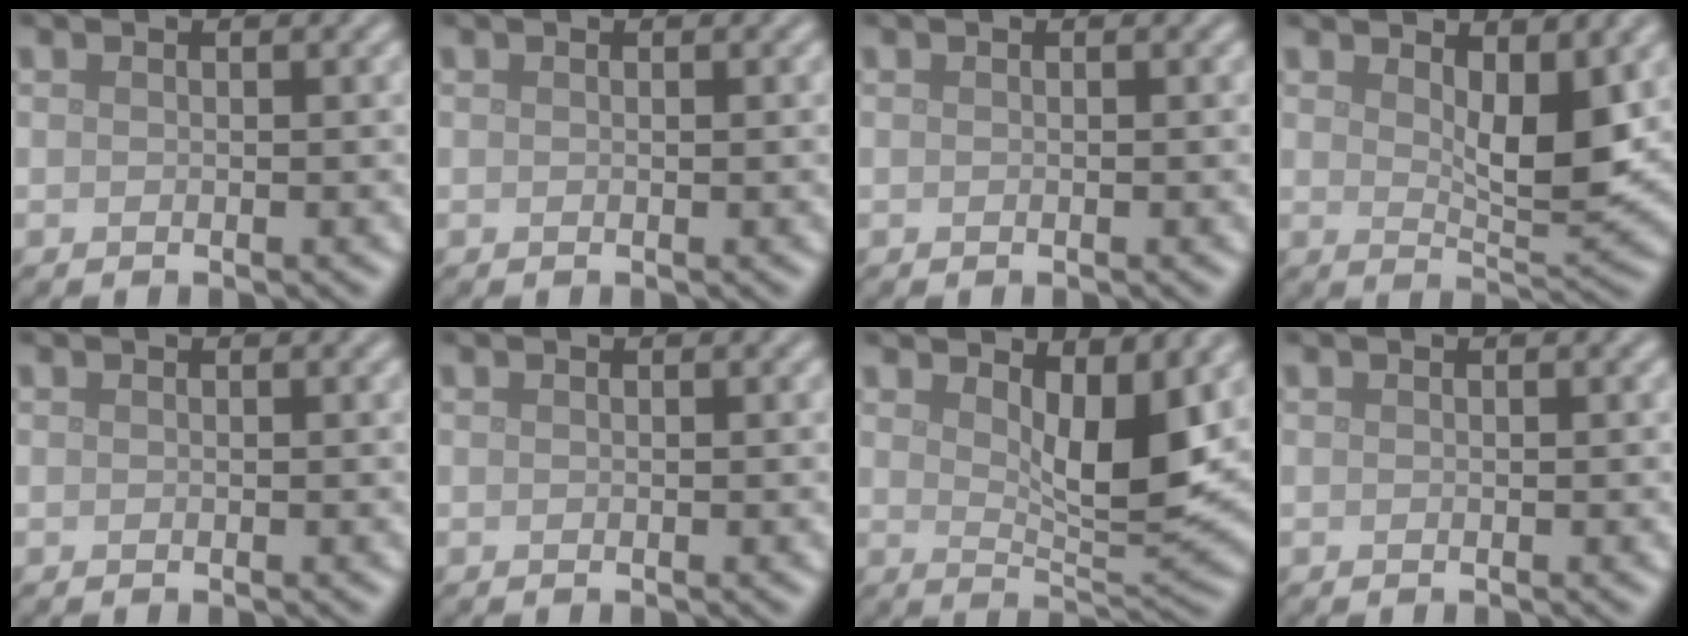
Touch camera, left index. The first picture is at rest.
{"total": 0.0}
{"total": 0.0}
{"total": 5.0, "force": [1.9, 2.0, 4.1], "torque": [-0.067, -0.007, 0.037]}
{"total": 0.0}
{"total": 0.0}
{"total": 5.8, "force": [2.5, 2.1, 4.8], "torque": [-0.072, -0.012, 0.045]}
{"total": 0.0}